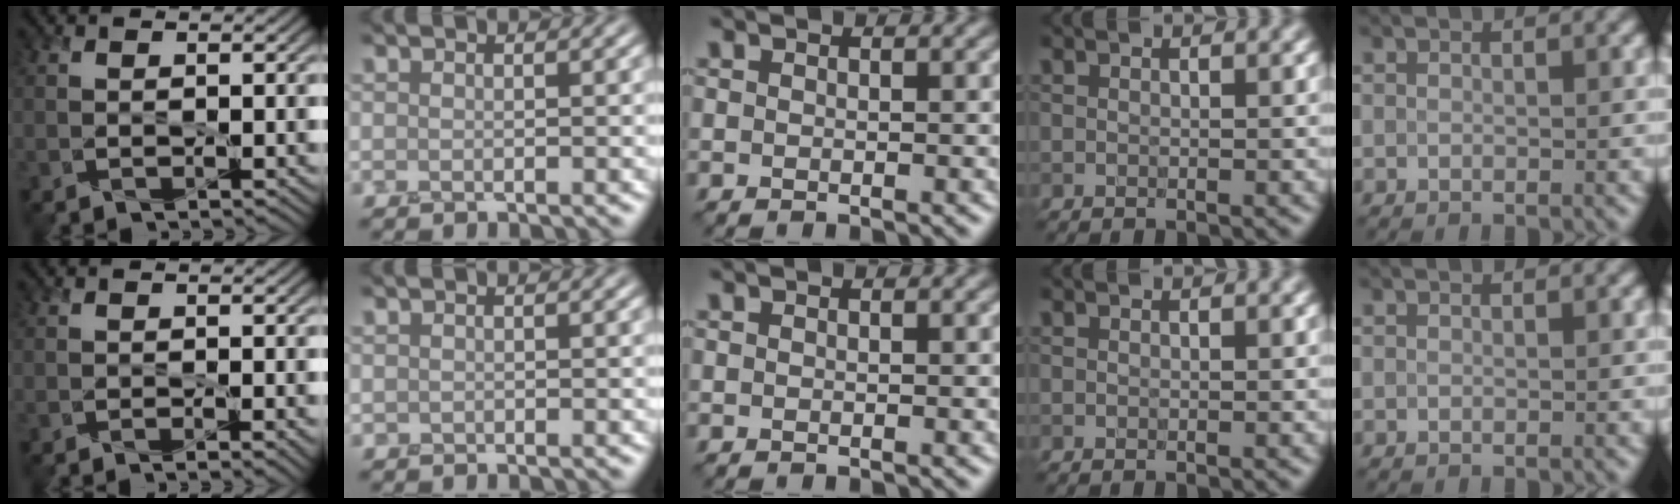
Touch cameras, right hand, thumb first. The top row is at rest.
{"thumb": {"total": 0.9, "force": [-0.3, 0.0, 0.9], "torque": [-0.014, -0.004, -0.005]}, "index": {"total": 0.5, "force": [0.1, -0.1, -0.5], "torque": [0.014, 0.003, 0.005]}}